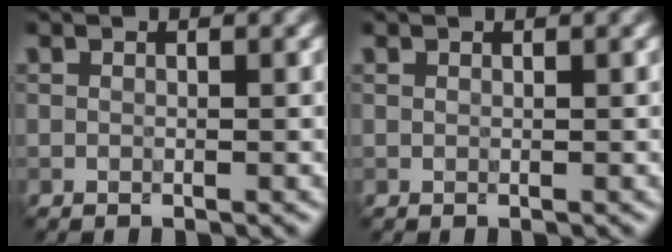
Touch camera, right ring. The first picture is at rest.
{"total": 0.0}